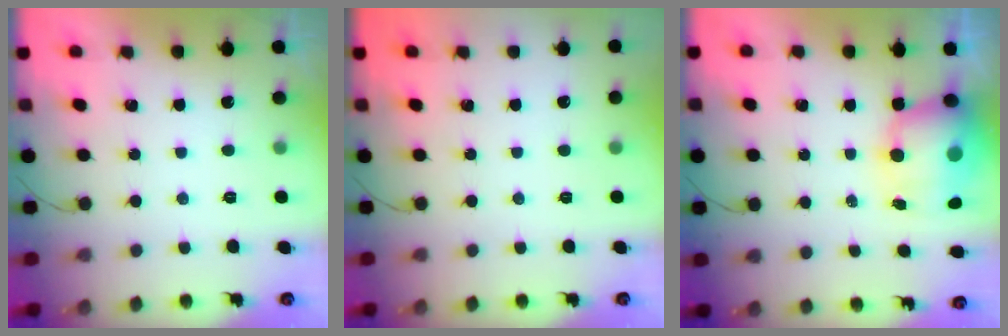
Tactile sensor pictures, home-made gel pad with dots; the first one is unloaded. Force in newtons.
{"total": 0.0}
{"total": 12.5, "press": 12.2, "slide": 3.0}